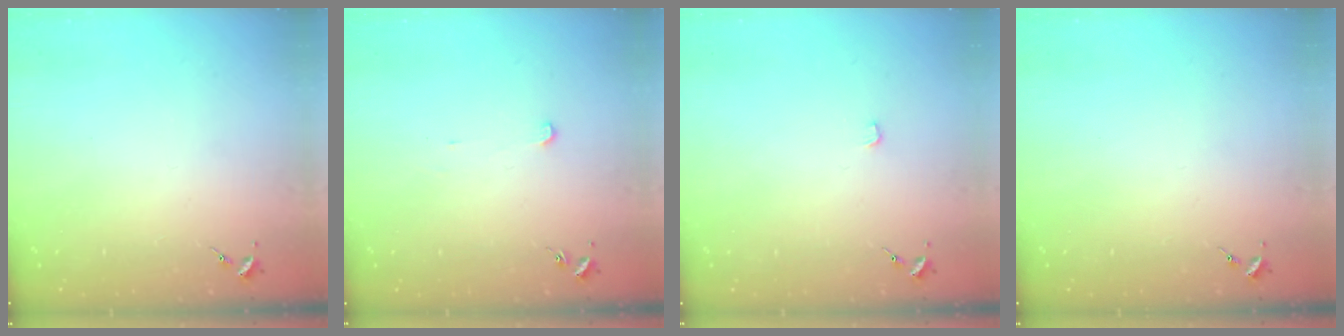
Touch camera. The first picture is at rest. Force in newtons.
{"total": 2.5, "press": 2.5, "slide": 0.1}
{"total": 0.8, "press": 0.8, "slide": 0.1}
{"total": 0.0}